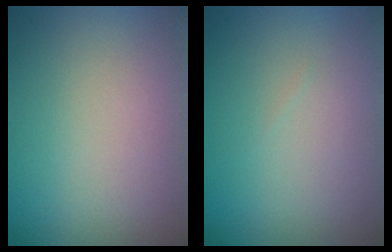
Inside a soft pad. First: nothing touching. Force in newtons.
{"total": 0.0}